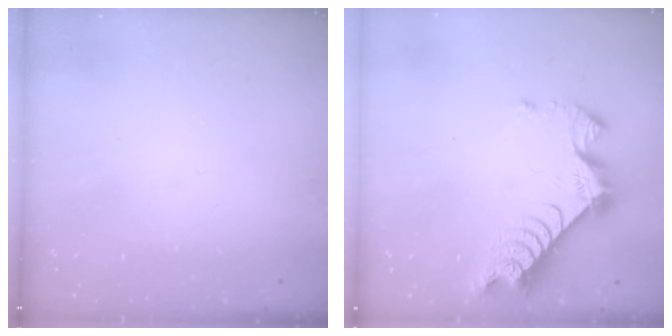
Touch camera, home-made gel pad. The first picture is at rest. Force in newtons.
{"total": 9.3, "press": 9.2, "slide": 0.8}